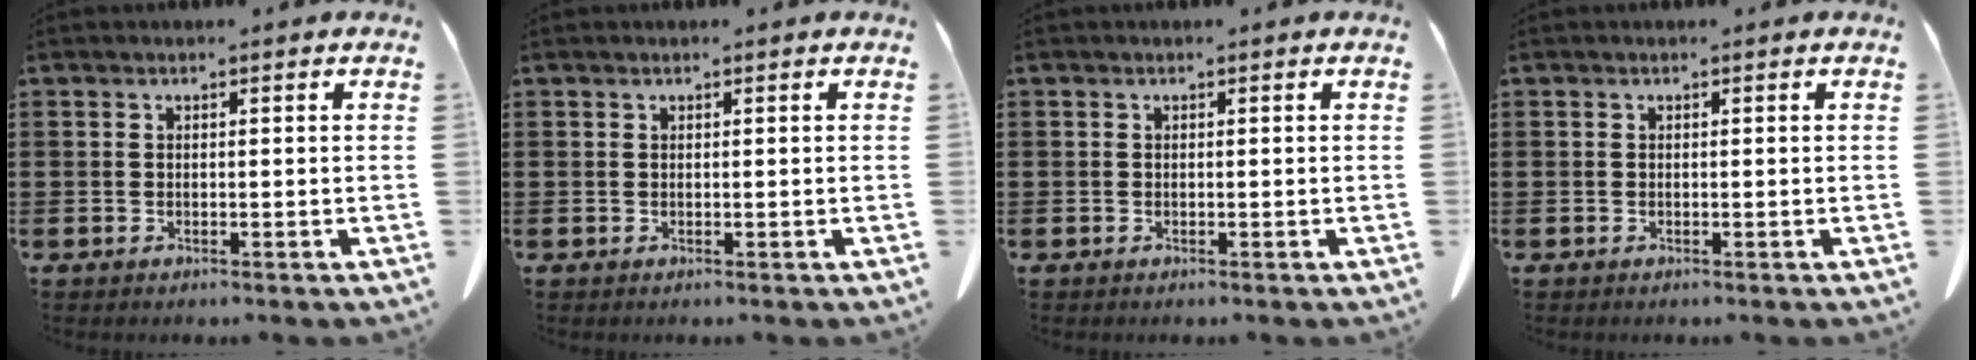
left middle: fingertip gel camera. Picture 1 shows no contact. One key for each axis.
{"total": 0.0}
{"total": 0.0}
{"total": 0.0}